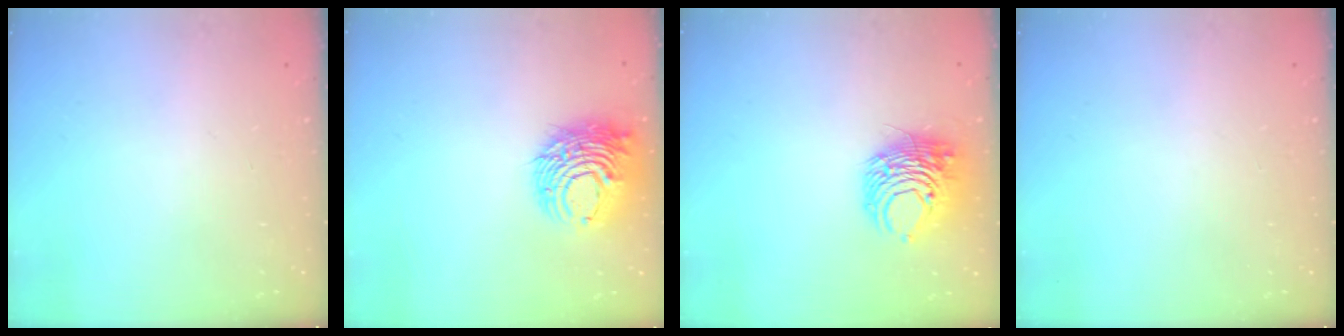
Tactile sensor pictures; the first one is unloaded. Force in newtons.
{"total": 12.2, "press": 12.1, "slide": 1.3}
{"total": 9.4, "press": 9.3, "slide": 1.5}
{"total": 0.0}